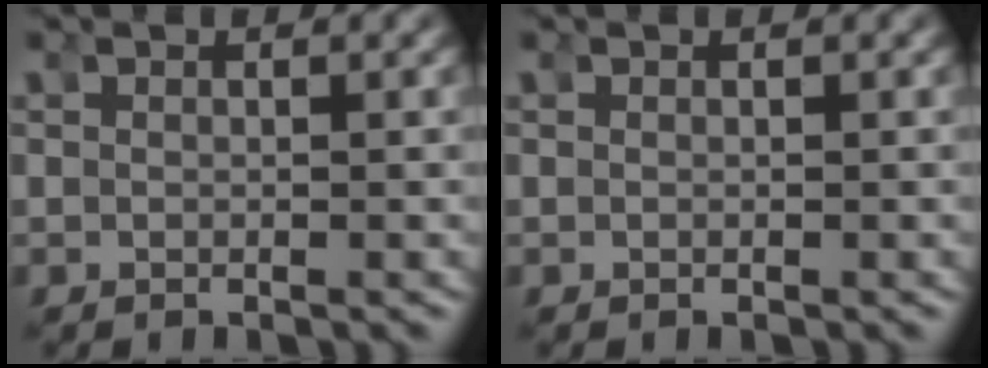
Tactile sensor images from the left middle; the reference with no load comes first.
{"total": 0.0}